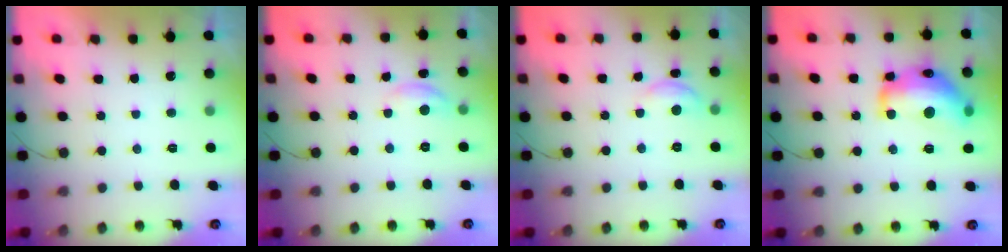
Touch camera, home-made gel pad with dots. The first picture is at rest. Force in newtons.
{"total": 5.0, "press": 4.9, "slide": 0.2}
{"total": 6.7, "press": 6.7, "slide": 0.6}
{"total": 19.6, "press": 19.6, "slide": 1.1}